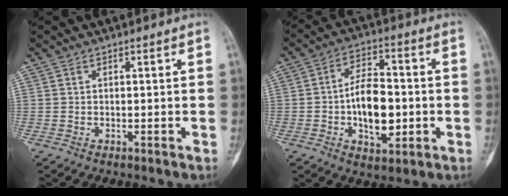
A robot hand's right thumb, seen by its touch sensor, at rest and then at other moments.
{"total": 11.9, "force": [-1.7, 6.6, 9.8], "torque": [-0.136, 0.017, -0.027]}